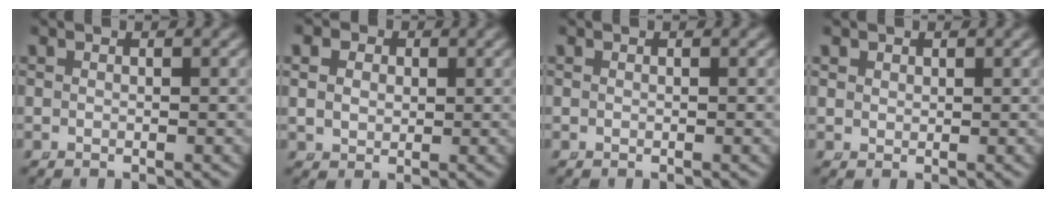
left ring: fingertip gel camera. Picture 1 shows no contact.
{"total": 3.9, "force": [0.9, 3.4, 1.7], "torque": [-0.038, -0.006, 0.019]}
{"total": 0.0}
{"total": 1.4, "force": [0.9, 1.1, 0.4], "torque": [-0.015, -0.010, 0.026]}